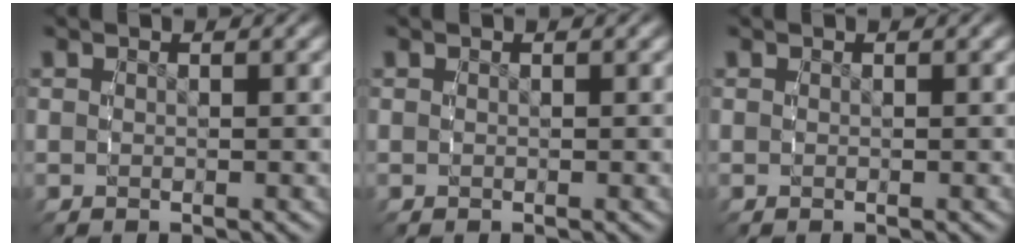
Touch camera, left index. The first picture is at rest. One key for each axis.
{"total": 0.0}
{"total": 0.0}